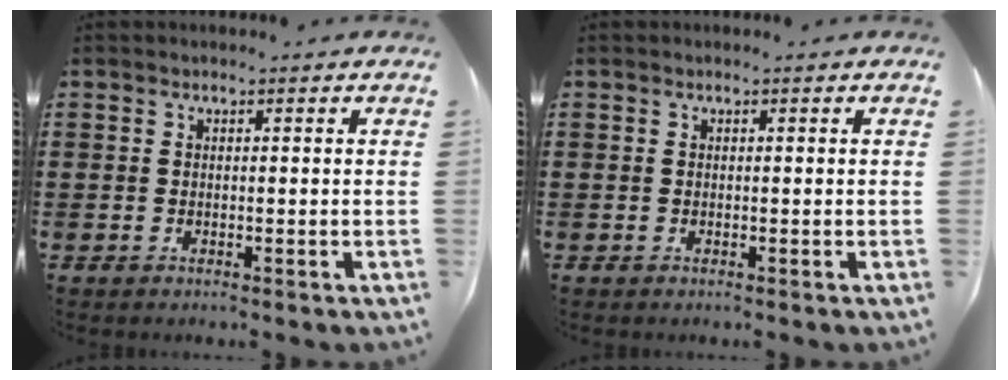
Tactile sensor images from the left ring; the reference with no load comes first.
{"total": 0.0}